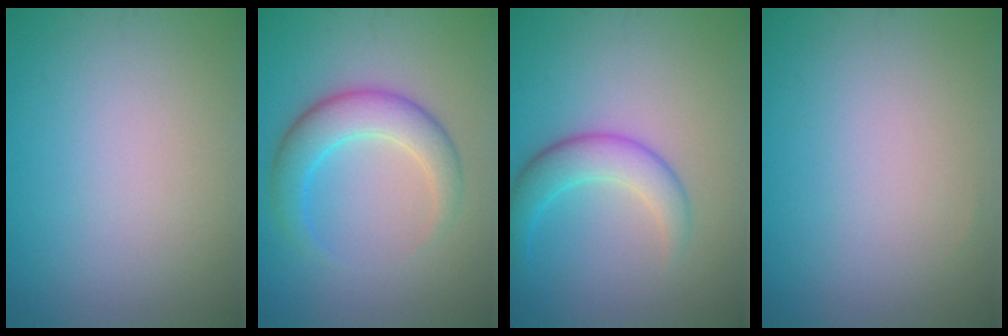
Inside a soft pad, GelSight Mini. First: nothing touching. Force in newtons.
{"total": 4.6, "press": 4.6, "slide": 0.1}
{"total": 3.8, "press": 3.8, "slide": 0.2}
{"total": 0.0}